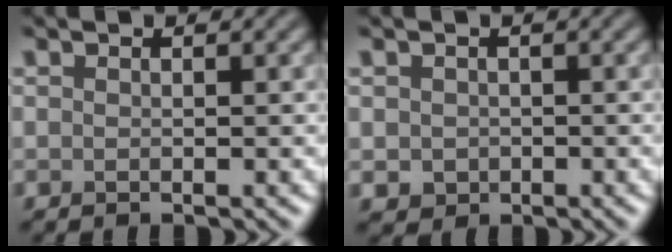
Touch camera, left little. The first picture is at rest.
{"total": 1.5, "force": [-0.2, 1.4, 0.5], "torque": [-0.010, -0.007, -0.006]}